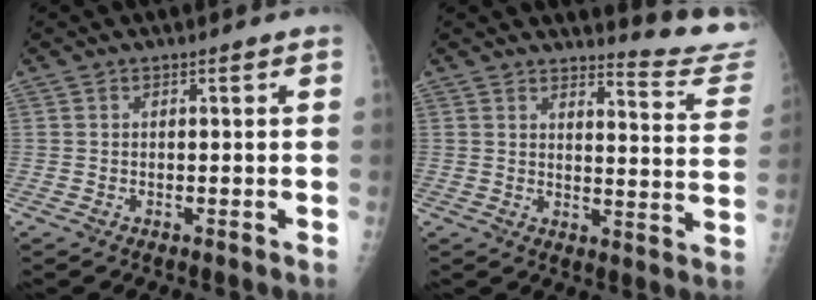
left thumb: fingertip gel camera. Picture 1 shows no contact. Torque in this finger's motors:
{"motor_torque": [0.02, -0.19, -0.01, -0.01, 0.05]}